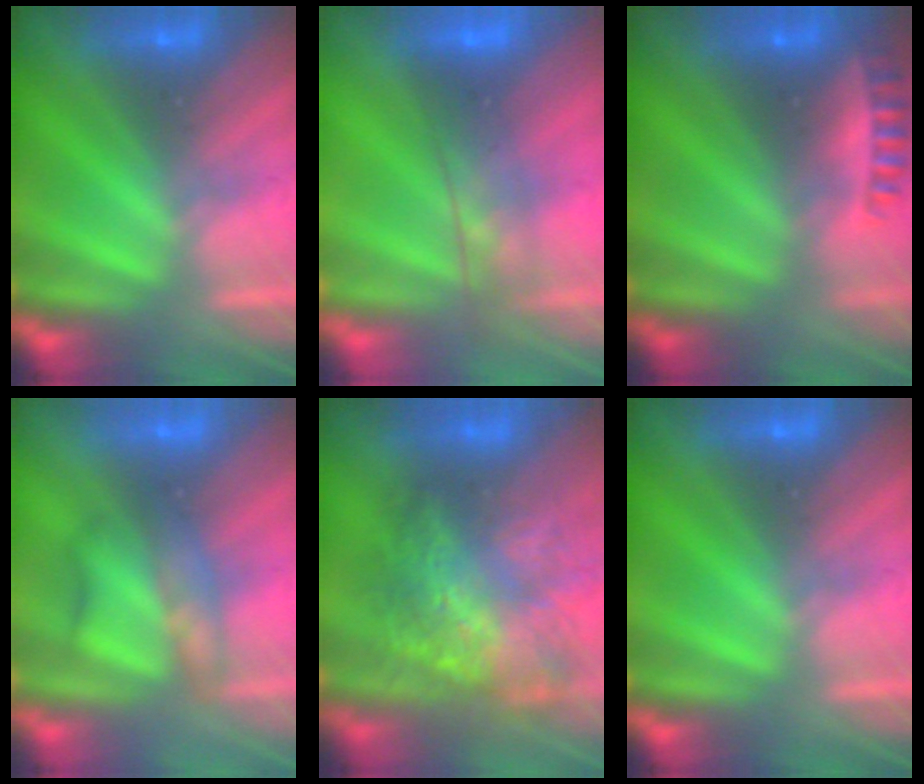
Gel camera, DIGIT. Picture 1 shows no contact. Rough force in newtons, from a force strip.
{"total": 9.7}
{"total": 2.5}
{"total": 2.3}
{"total": 7.2}
{"total": 0.0}